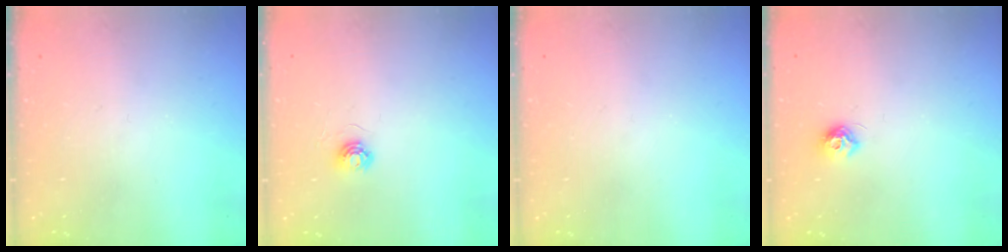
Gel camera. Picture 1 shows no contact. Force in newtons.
{"total": 4.7, "press": 4.7, "slide": 0.3}
{"total": 0.0}
{"total": 7.2, "press": 7.2, "slide": 0.5}